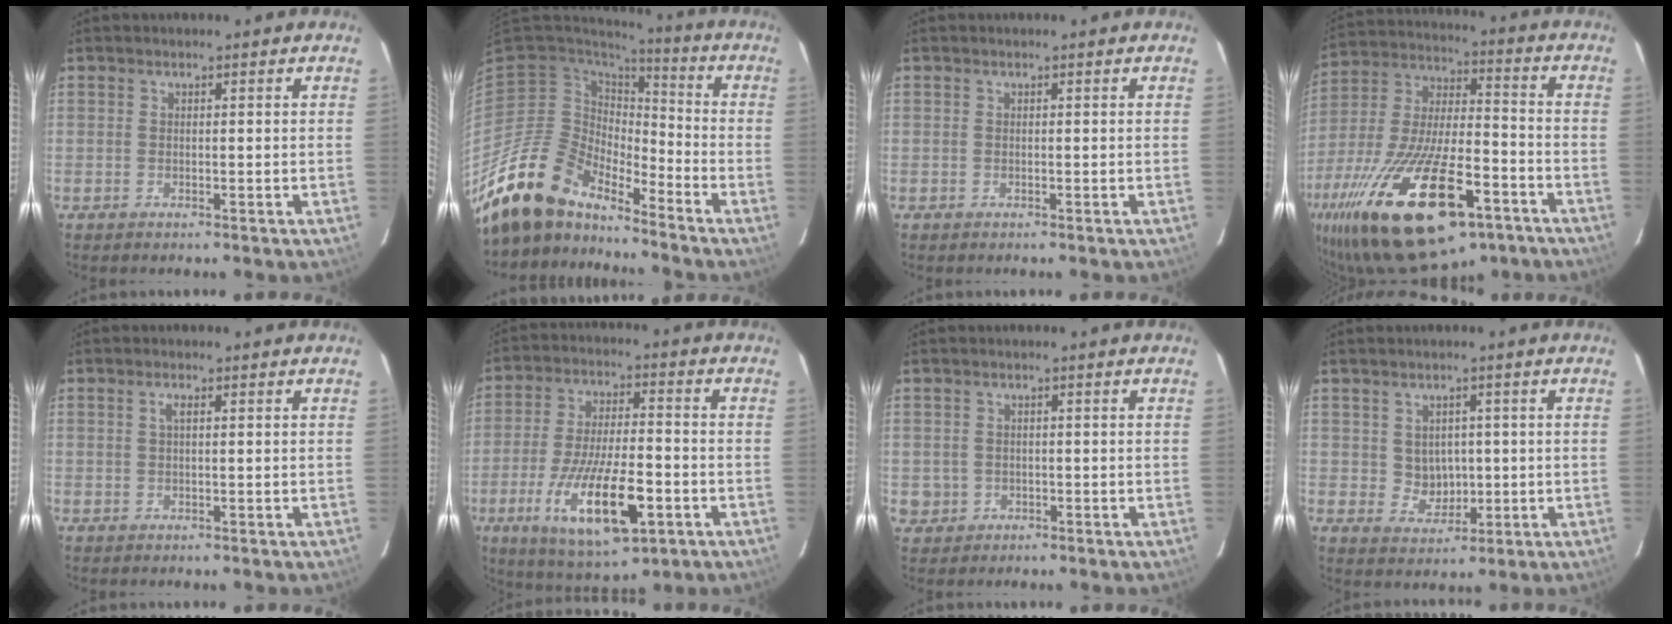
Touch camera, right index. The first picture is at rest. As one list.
[{"total": 15.7, "force": [-14.0, 5.0, 5.1], "torque": [-0.103, -0.003, -0.269]}, {"total": 0.0}, {"total": 31.9, "force": [-18.1, 12.9, 22.9], "torque": [-0.463, -0.043, -0.289]}, {"total": 1.3, "force": [0.4, 0.3, 1.2], "torque": [-0.023, 0.004, 0.004]}, {"total": 17.7, "force": [-7.1, 5.7, 15.2], "torque": [-0.303, -0.029, -0.111]}, {"total": 2.8, "force": [-0.6, 2.7, 0.4], "torque": [-0.014, 0.002, 0.001]}, {"total": 4.6, "force": [0.5, 4.2, 1.6], "torque": [-0.028, 0.010, 0.019]}]